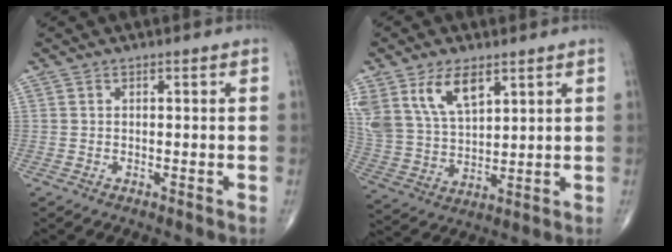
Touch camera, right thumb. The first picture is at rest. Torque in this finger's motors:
{"motor_torque": [0.11, 0.25, 1.19, 0.98, 0.13]}